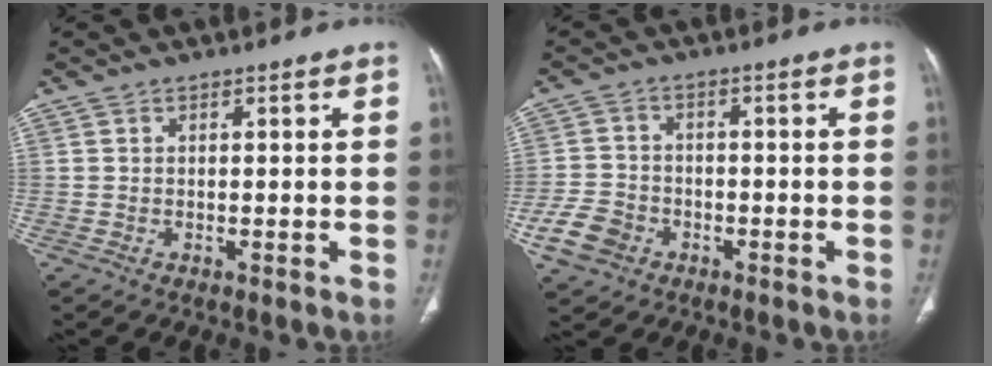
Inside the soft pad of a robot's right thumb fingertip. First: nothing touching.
{"total": 6.8, "force": [-3.1, 5.3, 2.8], "torque": [-0.051, 0.018, -0.055]}